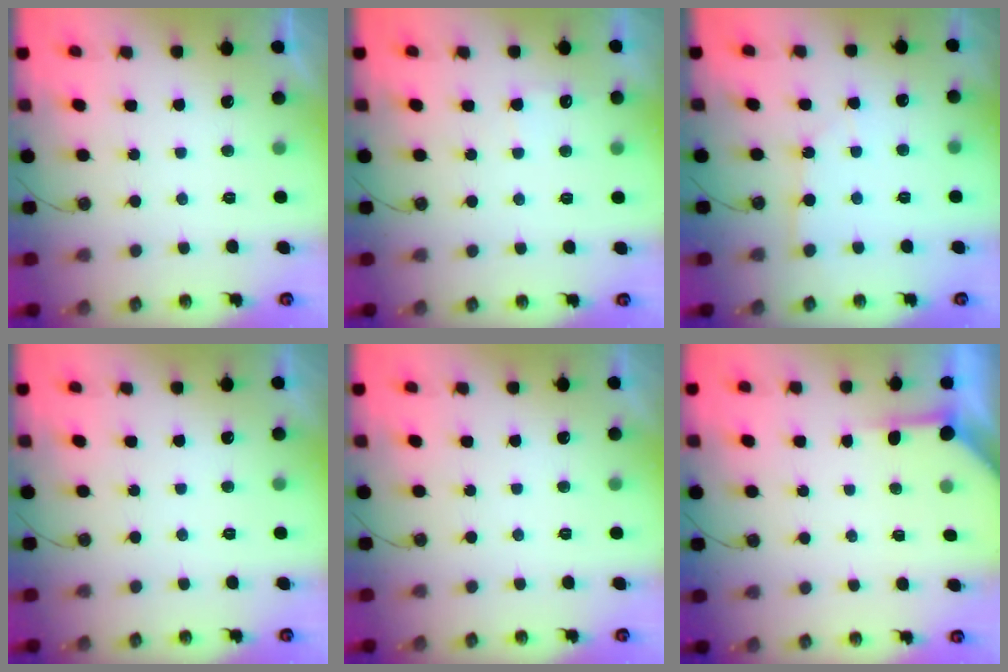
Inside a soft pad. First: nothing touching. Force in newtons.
{"total": 4.9, "press": 4.8, "slide": 0.4}
{"total": 3.2, "press": 3.2, "slide": 0.4}
{"total": 0.0}
{"total": 0.0}
{"total": 3.7, "press": 3.7, "slide": 0.4}